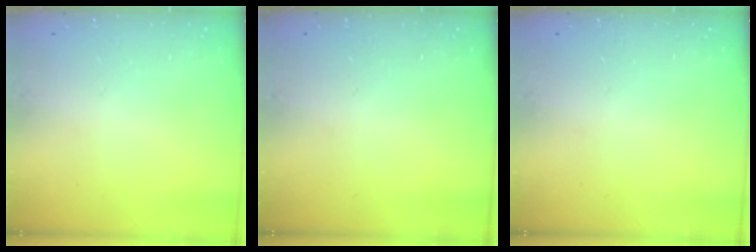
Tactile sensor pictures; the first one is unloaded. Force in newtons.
{"total": 0.0}
{"total": 0.0}